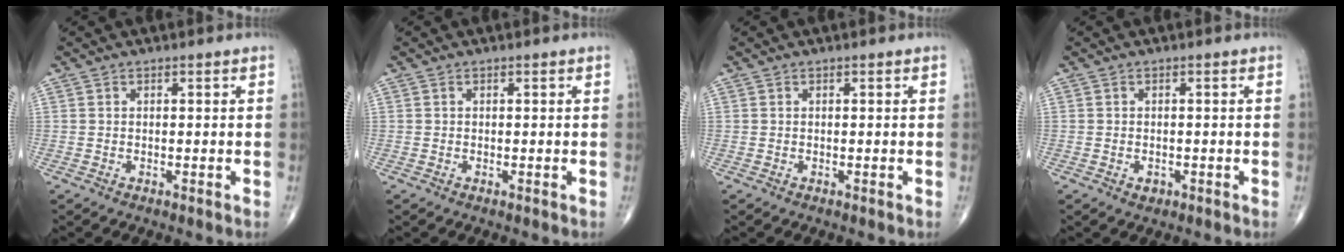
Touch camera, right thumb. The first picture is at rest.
{"total": 0.0}
{"total": 0.0}
{"total": 1.3, "force": [-0.5, 0.9, 0.6], "torque": [-0.004, 0.002, -0.005]}